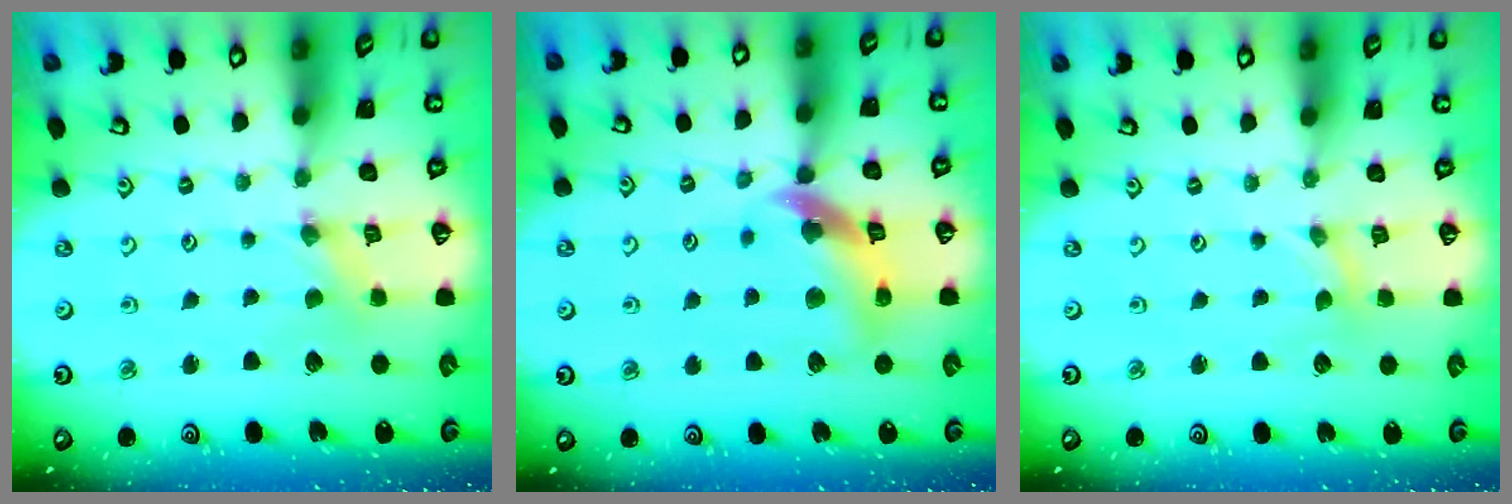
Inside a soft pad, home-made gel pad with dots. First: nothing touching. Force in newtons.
{"total": 12.8, "press": 12.6, "slide": 1.7}
{"total": 0.0}